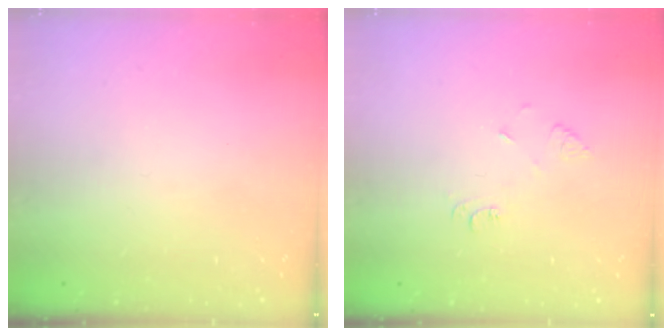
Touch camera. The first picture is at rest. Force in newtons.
{"total": 4.9, "press": 4.8, "slide": 0.7}